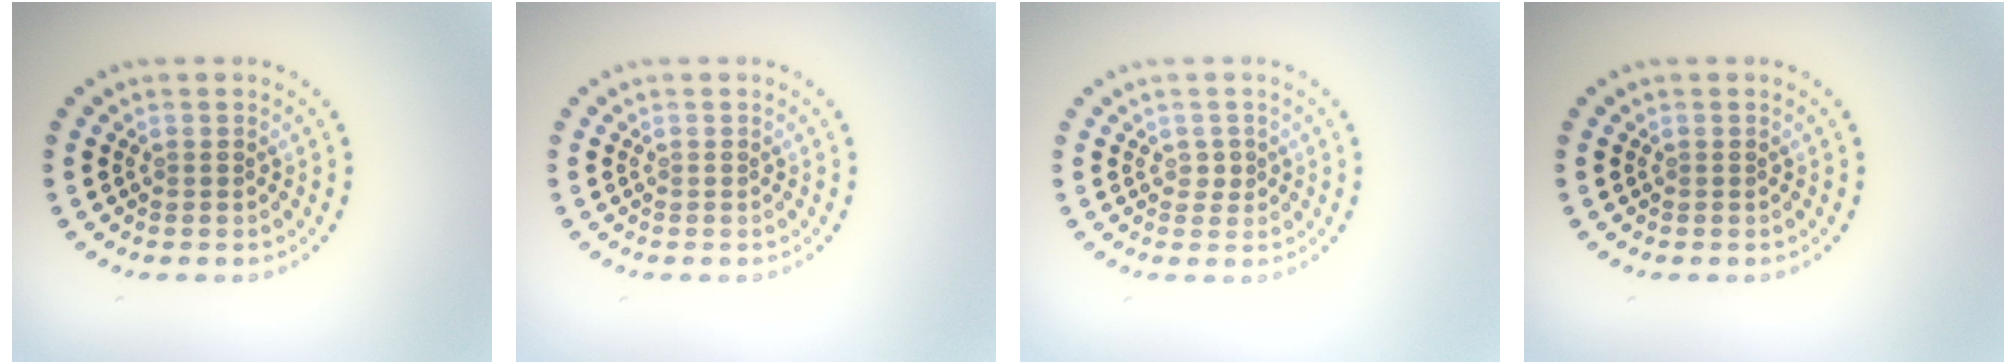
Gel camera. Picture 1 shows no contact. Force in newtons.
{"total": 0.0}
{"total": 0.8, "press": 0.7, "slide": 0.3}
{"total": 0.0}